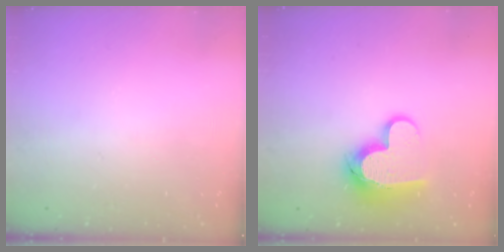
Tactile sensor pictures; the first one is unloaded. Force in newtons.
{"total": 13.2, "press": 13.2, "slide": 0.9}